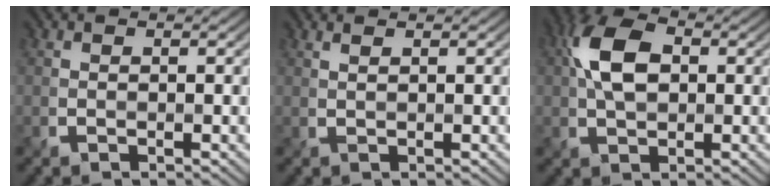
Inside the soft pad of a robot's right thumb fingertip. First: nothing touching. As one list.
[{"total": 1.3, "force": [0.8, 0.3, 1.0], "torque": [-0.013, 0.001, 0.008]}, {"total": 7.3, "force": [1.3, 4.4, 5.6], "torque": [-0.119, 0.013, 0.018]}]